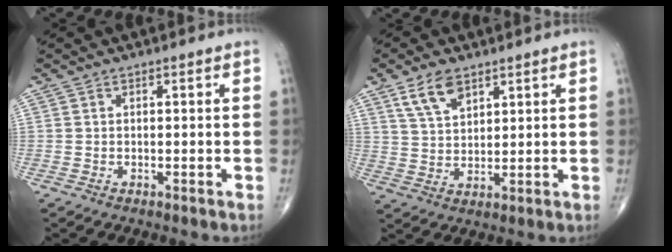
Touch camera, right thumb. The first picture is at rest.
{"total": 6.8, "force": [4.2, 3.5, 4.1], "torque": [-0.067, -0.020, 0.085]}